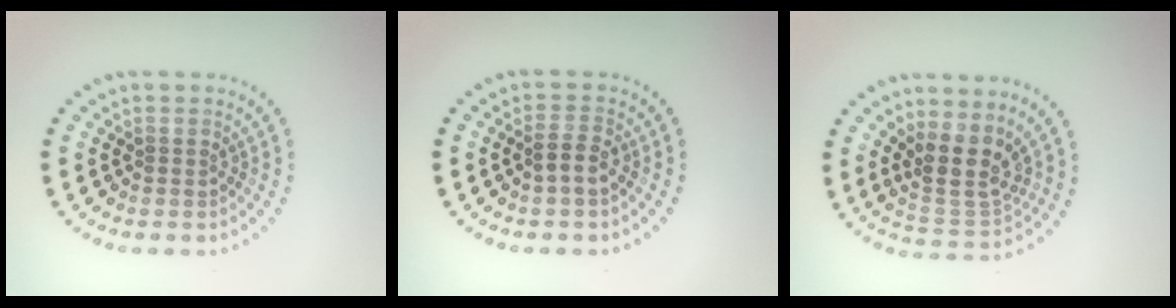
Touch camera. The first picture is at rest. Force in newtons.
{"total": 1.8, "press": 1.6, "slide": 0.7}
{"total": 3.8, "press": 3.0, "slide": 2.4}